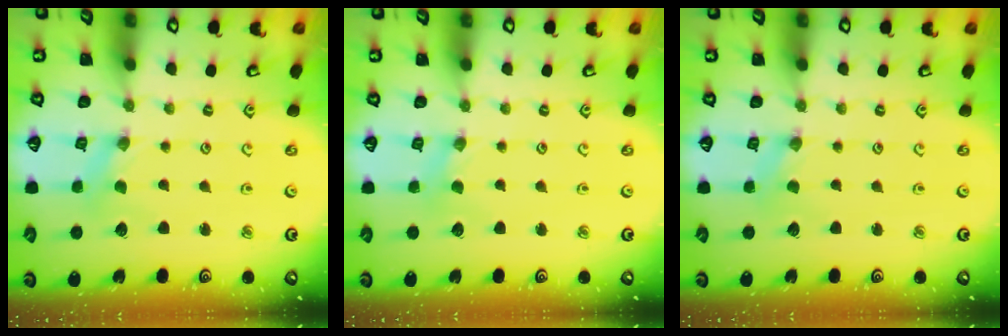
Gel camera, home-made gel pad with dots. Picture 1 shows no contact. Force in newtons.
{"total": 2.1, "press": 2.0, "slide": 0.4}
{"total": 0.0}